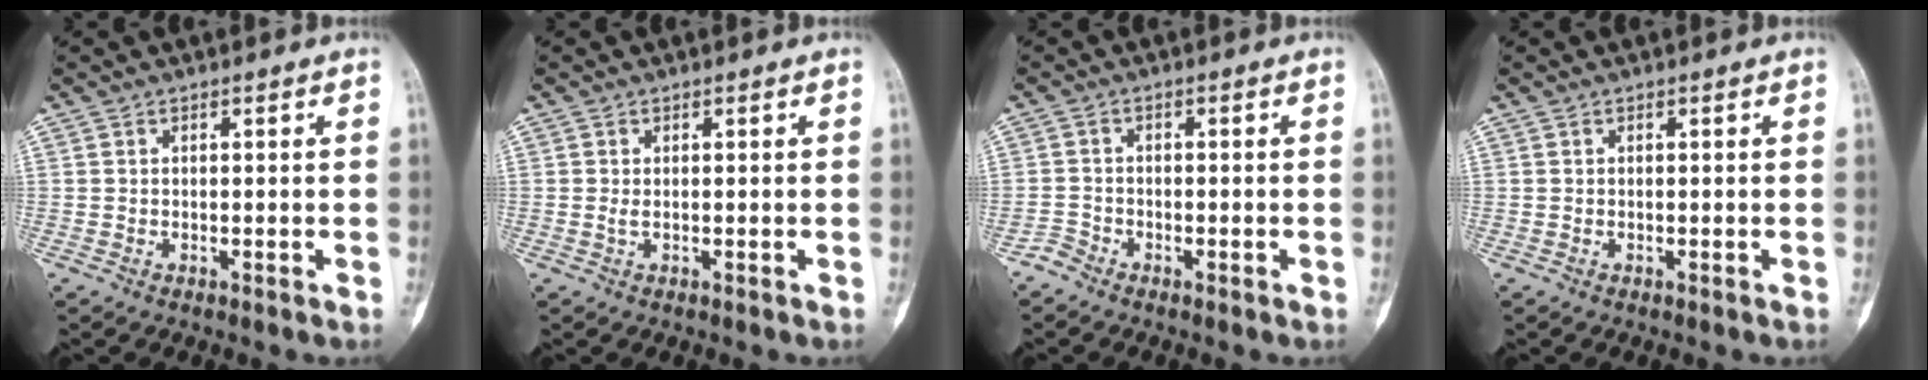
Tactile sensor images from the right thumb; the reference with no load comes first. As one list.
[{"total": 0.6, "force": [-0.1, 0.0, 0.6], "torque": [-0.020, -0.004, 0.000]}, {"total": 1.7, "force": [-1.6, 0.4, 0.0], "torque": [0.005, -0.003, -0.037]}, {"total": 0.0}]